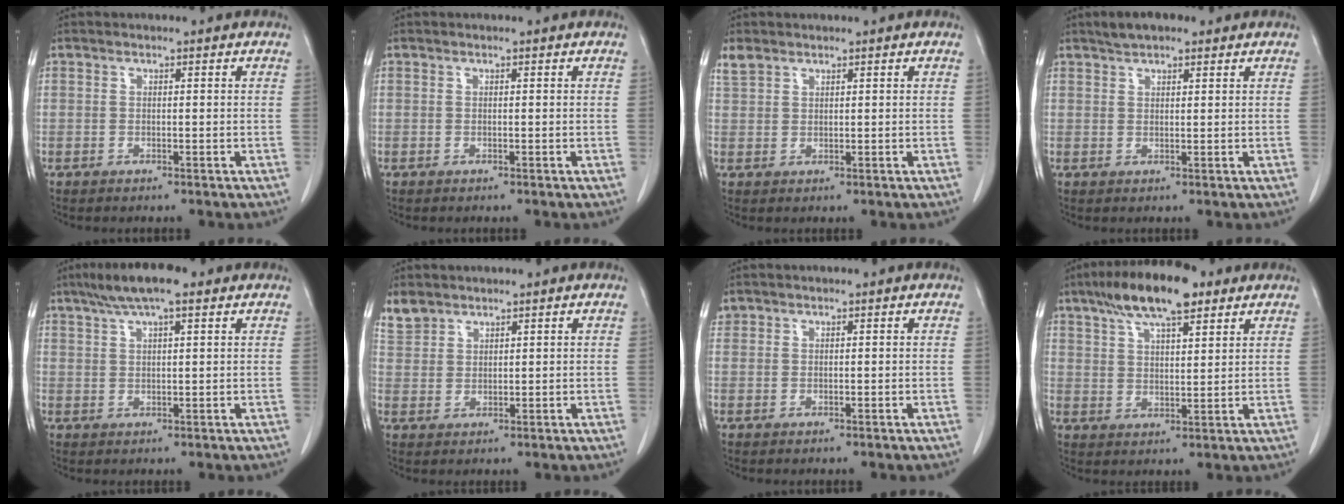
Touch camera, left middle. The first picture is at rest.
{"total": 0.0}
{"total": 2.1, "force": [1.8, 1.1, 0.5], "torque": [-0.016, 0.010, 0.039]}
{"total": 4.1, "force": [3.1, 1.4, 2.3], "torque": [-0.047, 0.016, 0.052]}
{"total": 7.8, "force": [5.4, 1.4, 5.5], "torque": [-0.100, 0.025, 0.089]}
{"total": 3.4, "force": [3.1, 1.5, 0.3], "torque": [-0.009, 0.010, 0.066]}
{"total": 1.0, "force": [0.8, 0.7, 0.0], "torque": [0.003, 0.014, 0.015]}
{"total": 12.0, "force": [7.9, 3.1, 8.4], "torque": [-0.150, 0.019, 0.134]}